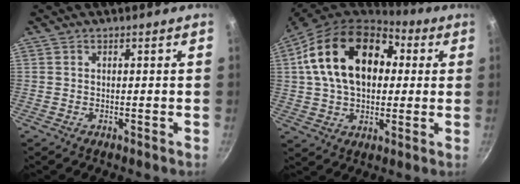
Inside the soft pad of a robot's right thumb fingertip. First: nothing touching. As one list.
[{"total": 20.9, "force": [4.8, 14.1, 14.8], "torque": [-0.226, 0.019, 0.070]}]